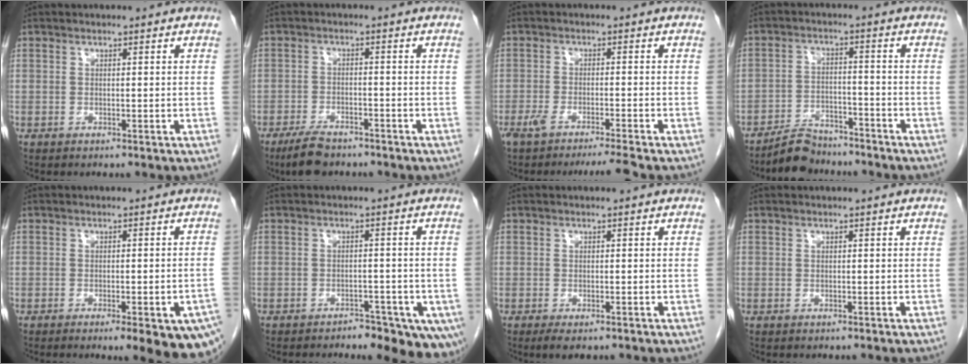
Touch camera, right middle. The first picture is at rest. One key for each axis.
{"total": 6.0, "fx": -4.9, "fy": 1.9, "fz": 3.0, "tx": -0.060, "ty": -0.009, "tz": -0.087}
{"total": 6.2, "fx": -5.1, "fy": -0.9, "fz": 3.3, "tx": -0.048, "ty": -0.010, "tz": -0.084}
{"total": 6.0, "fx": -5.5, "fy": 2.1, "fz": 1.0, "tx": -0.022, "ty": -0.005, "tz": -0.098}
{"total": 12.5, "fx": -7.7, "fy": 3.1, "fz": 9.4, "tx": -0.065, "ty": -0.009, "tz": -0.091}
{"total": 10.3, "fx": -7.3, "fy": 4.3, "fz": 5.9, "tx": -0.063, "ty": -0.003, "tz": -0.091}
{"total": 2.1, "fx": -1.3, "fy": 0.7, "fz": 1.5, "tx": -0.022, "ty": -0.005, "tz": -0.016}
{"total": 0.0}